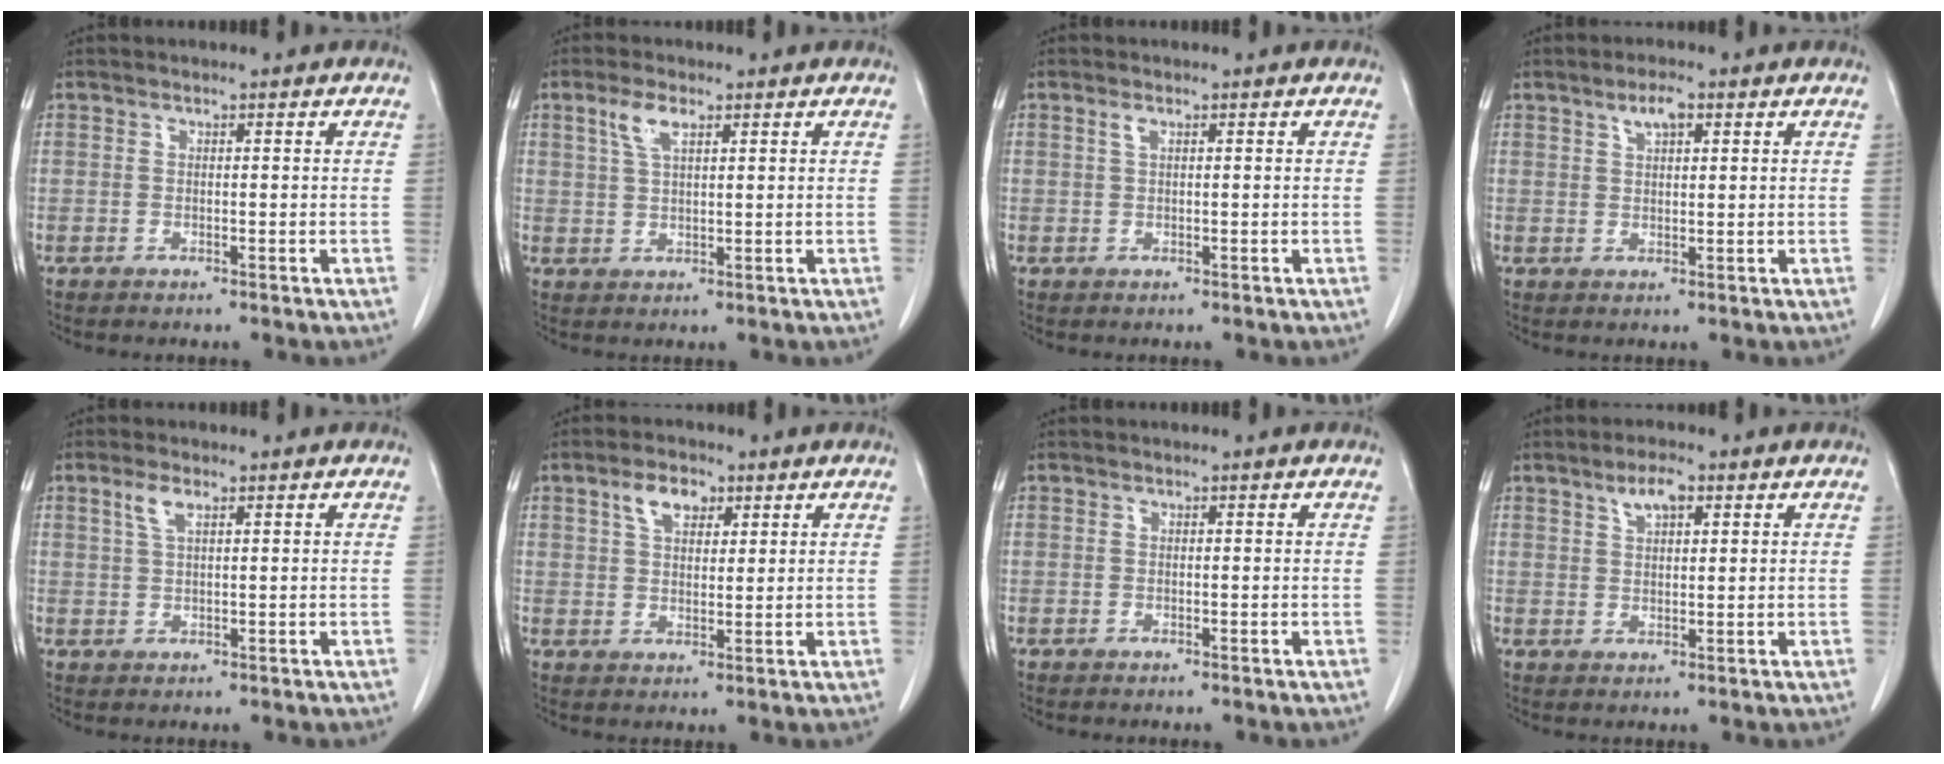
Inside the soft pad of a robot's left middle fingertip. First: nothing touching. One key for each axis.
{"total": 3.7, "fx": 2.0, "fy": 1.2, "fz": 2.8, "tx": -0.063, "ty": 0.007, "tz": 0.045}
{"total": 0.9, "fx": 0.5, "fy": 0.2, "fz": 0.7, "tx": -0.018, "ty": 0.003, "tz": 0.009}
{"total": 3.0, "fx": 1.7, "fy": 0.9, "fz": 2.3, "tx": -0.046, "ty": 0.003, "tz": 0.033}
{"total": 2.5, "fx": 1.4, "fy": 0.7, "fz": 1.9, "tx": -0.047, "ty": 0.004, "tz": 0.032}
{"total": 4.8, "fx": 2.6, "fy": 2.6, "fz": 3.1, "tx": -0.061, "ty": 0.011, "tz": 0.049}
{"total": 0.0}
{"total": 3.7, "fx": 2.2, "fy": 1.2, "fz": 2.8, "tx": -0.054, "ty": 0.004, "tz": 0.041}